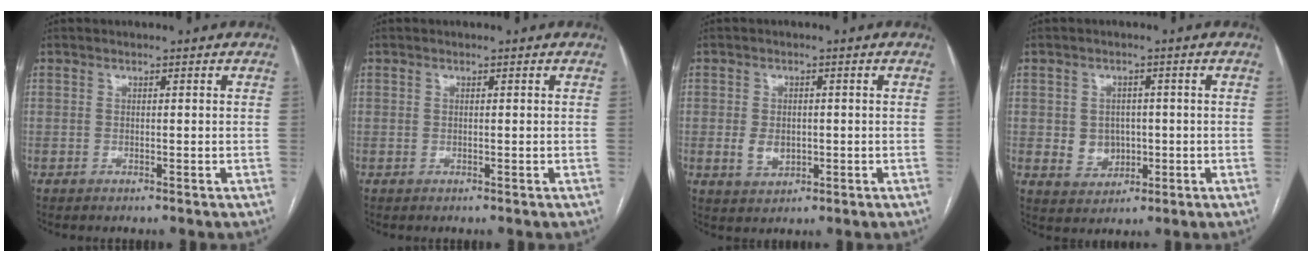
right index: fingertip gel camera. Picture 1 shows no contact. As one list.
[{"total": 0.0}, {"total": 3.7, "force": [-0.4, 2.7, 2.5], "torque": [-0.046, 0.001, 0.003]}, {"total": 4.9, "force": [-0.2, 4.3, 2.2], "torque": [-0.032, 0.009, 0.008]}]